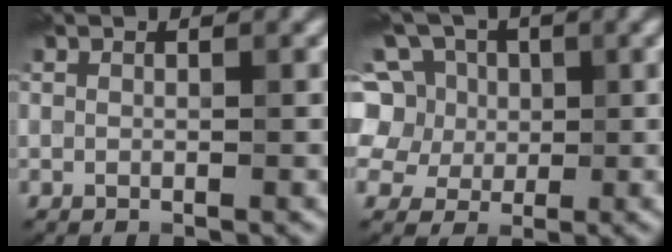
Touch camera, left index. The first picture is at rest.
{"total": 7.9, "force": [3.1, 6.4, 3.5], "torque": [-0.052, 0.024, 0.027]}